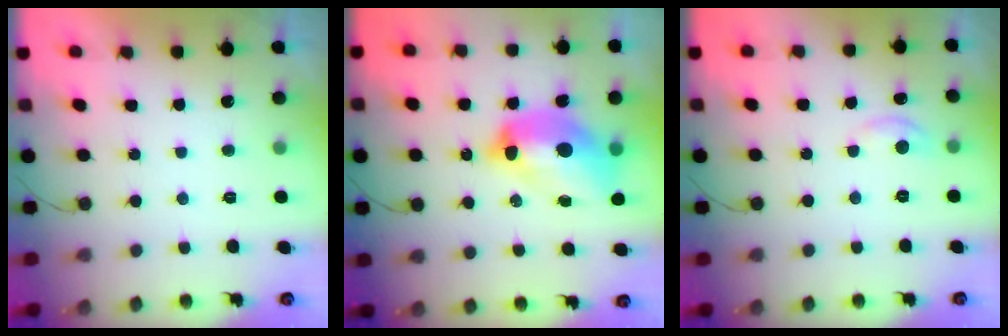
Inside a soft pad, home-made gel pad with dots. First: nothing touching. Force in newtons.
{"total": 15.6, "press": 15.5, "slide": 1.4}
{"total": 4.4, "press": 4.4, "slide": 0.7}